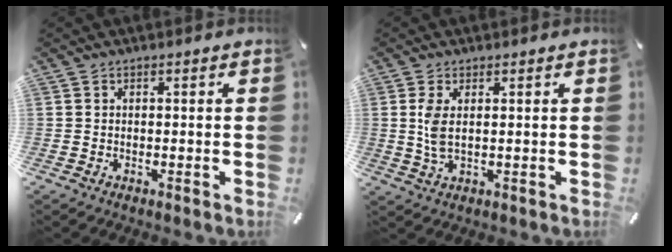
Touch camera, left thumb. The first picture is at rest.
{"total": 5.0, "force": [0.8, 1.9, 4.6], "torque": [-0.105, 0.000, 0.010]}